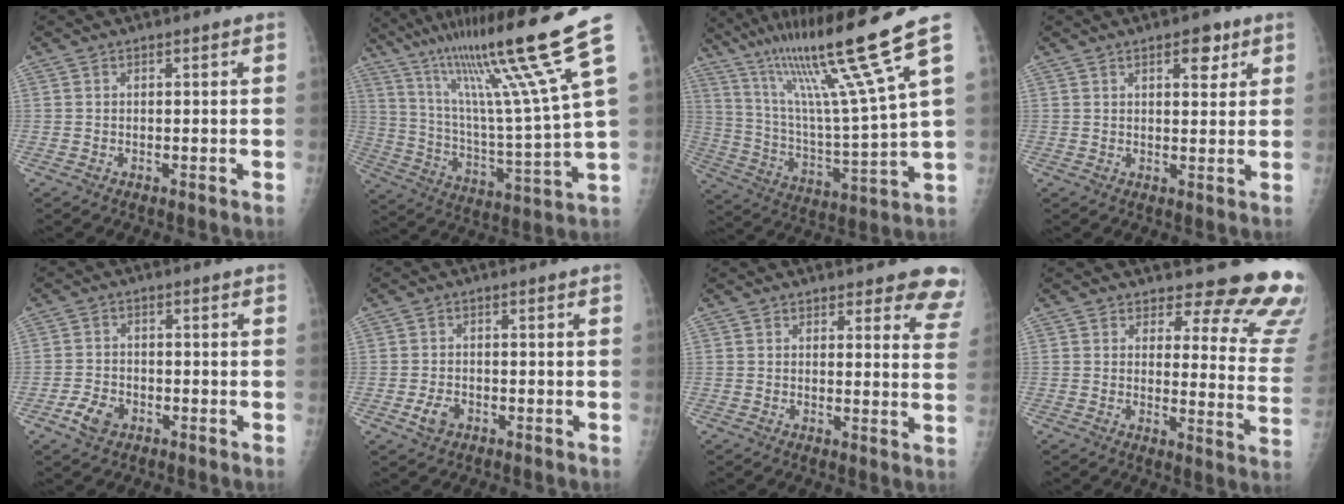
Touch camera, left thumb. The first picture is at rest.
{"total": 22.0, "force": [15.1, -1.5, 16.0], "torque": [-0.246, -0.084, 0.260]}
{"total": 19.8, "force": [13.4, -1.4, 14.5], "torque": [-0.234, -0.073, 0.237]}
{"total": 4.7, "force": [2.5, 2.3, 3.2], "torque": [-0.024, -0.010, 0.031]}
{"total": 4.8, "force": [-2.4, 3.3, 2.5], "torque": [-0.040, 0.010, -0.042]}
{"total": 3.5, "force": [-1.5, 2.4, 1.9], "torque": [-0.031, 0.003, -0.026]}
{"total": 8.5, "force": [7.7, 3.3, 1.8], "torque": [0.036, -0.040, 0.053]}
{"total": 16.6, "force": [14.9, 5.3, 5.1], "torque": [-0.006, -0.135, 0.145]}